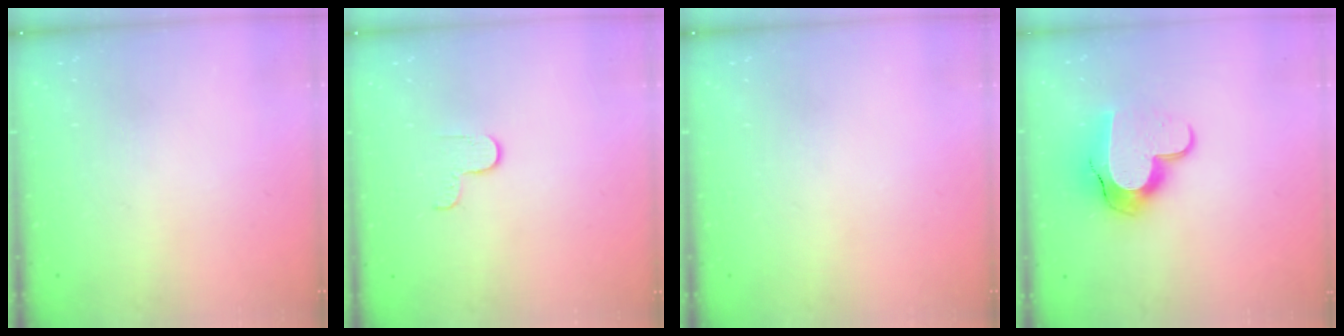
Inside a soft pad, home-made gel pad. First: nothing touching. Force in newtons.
{"total": 2.7, "press": 2.6, "slide": 0.4}
{"total": 0.0}
{"total": 12.9, "press": 12.9, "slide": 0.9}